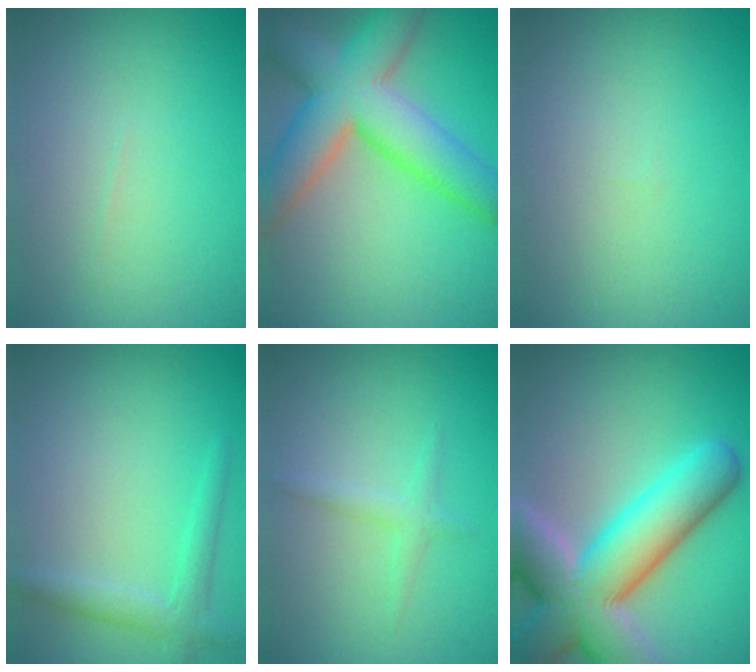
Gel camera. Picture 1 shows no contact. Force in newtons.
{"total": 10.2, "press": 10.2, "slide": 0.6}
{"total": 0.0}
{"total": 2.3, "press": 2.3, "slide": 0.1}
{"total": 1.3, "press": 1.3, "slide": 0.1}
{"total": 12.0, "press": 11.9, "slide": 1.0}